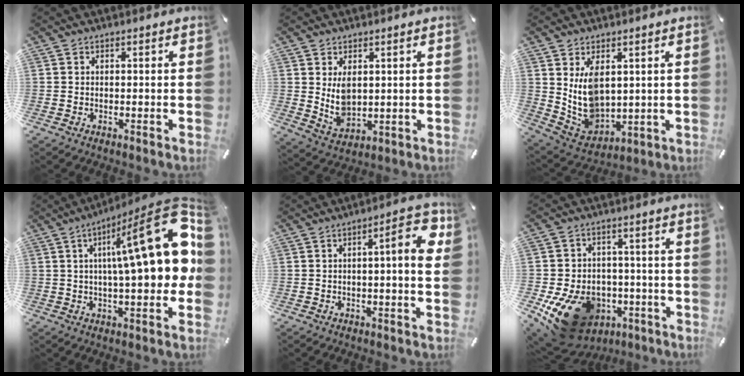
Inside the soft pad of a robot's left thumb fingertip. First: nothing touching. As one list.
[{"total": 6.4, "force": [2.1, 4.4, 4.2], "torque": [-0.082, -0.011, 0.039]}, {"total": 10.4, "force": [3.7, 7.3, 6.4], "torque": [-0.147, -0.026, 0.072]}, {"total": 26.2, "force": [5.8, 7.8, 24.3], "torque": [-0.333, -0.052, 0.090]}, {"total": 9.0, "force": [1.4, 1.9, 8.7], "torque": [-0.110, -0.010, 0.014]}, {"total": 16.1, "force": [-6.8, 11.9, 8.3], "torque": [-0.144, 0.034, -0.103]}]